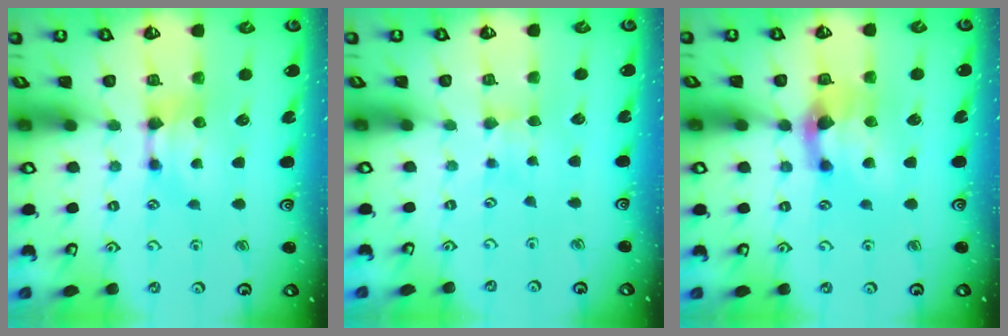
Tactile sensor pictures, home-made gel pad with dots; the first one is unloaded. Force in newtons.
{"total": 2.6, "press": 2.6, "slide": 0.5}
{"total": 2.8, "press": 2.3, "slide": 1.7}